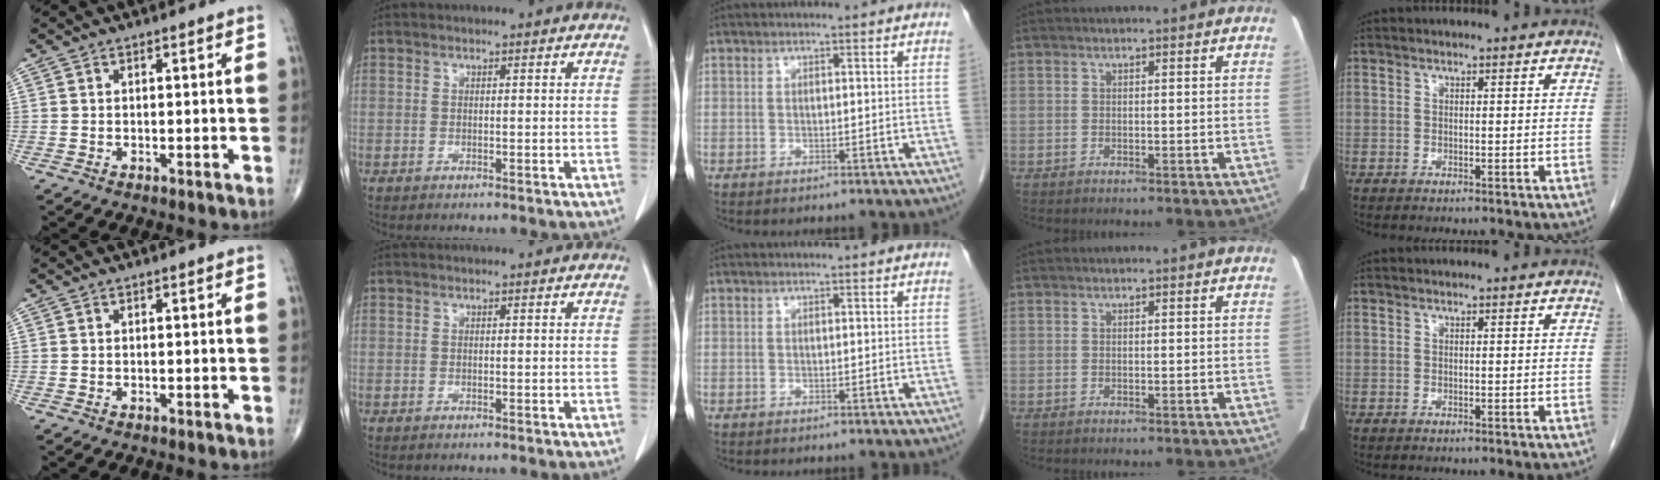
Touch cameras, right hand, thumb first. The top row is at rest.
{}